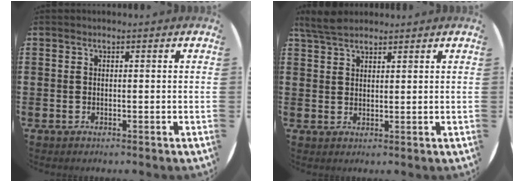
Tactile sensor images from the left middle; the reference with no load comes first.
{"total": 3.7, "force": [3.3, 1.1, 1.3], "torque": [-0.032, 0.001, 0.063]}